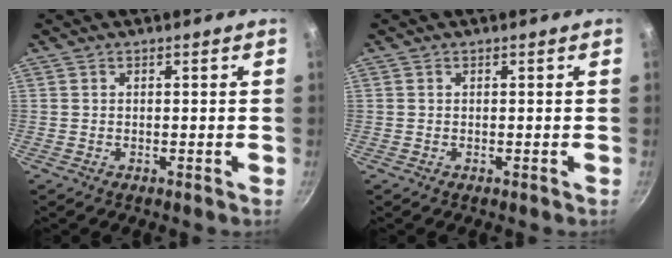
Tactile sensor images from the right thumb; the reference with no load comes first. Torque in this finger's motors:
{"motor_torque": [0.07, 0.14, -0.11, 0.06, 0.01]}